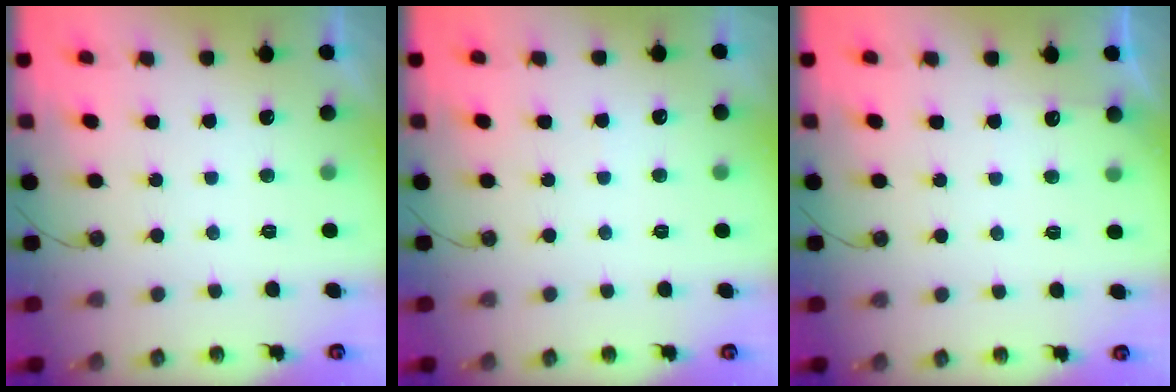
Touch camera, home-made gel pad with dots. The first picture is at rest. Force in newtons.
{"total": 2.5, "press": 2.4, "slide": 0.4}
{"total": 3.0, "press": 2.9, "slide": 0.4}